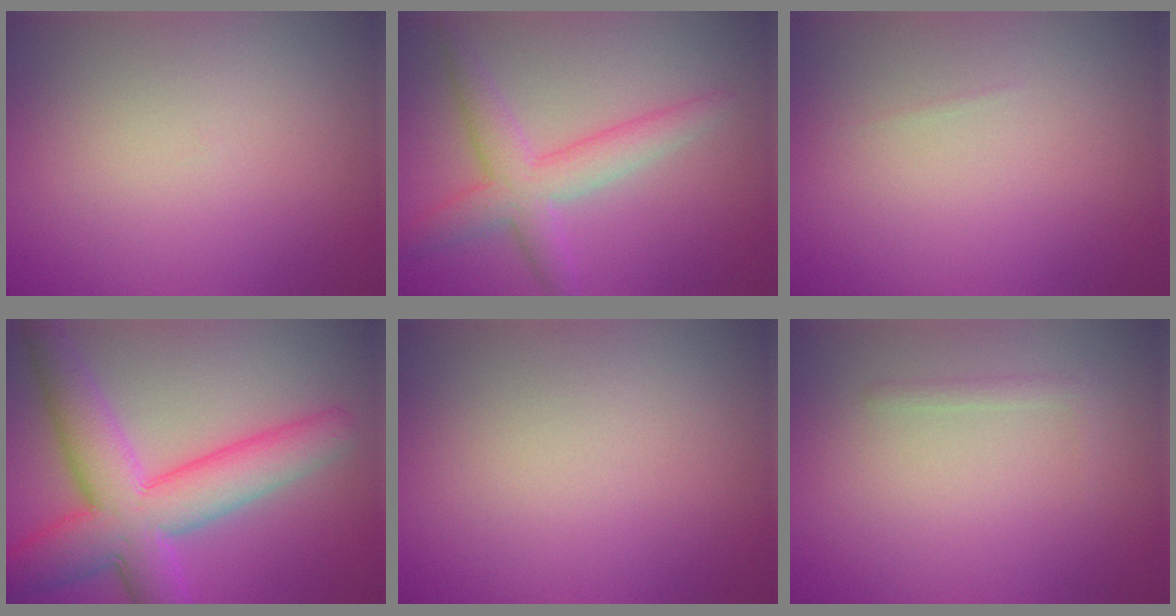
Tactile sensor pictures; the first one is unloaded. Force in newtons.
{"total": 4.4, "press": 4.4, "slide": 0.1}
{"total": 0.0}
{"total": 9.5, "press": 9.5, "slide": 0.1}
{"total": 0.0}
{"total": 0.8, "press": 0.8, "slide": 0.0}